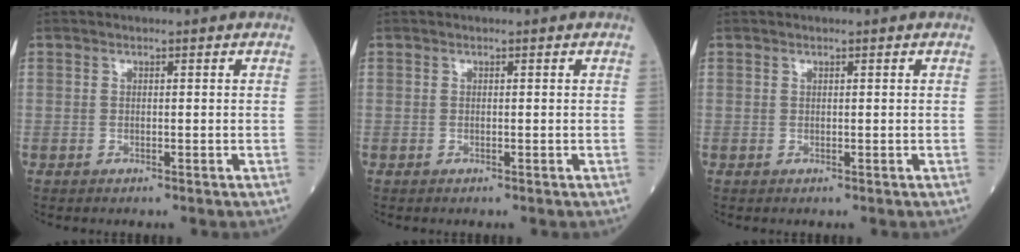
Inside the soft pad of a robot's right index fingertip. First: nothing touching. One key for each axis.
{"total": 0.0}
{"total": 0.0}